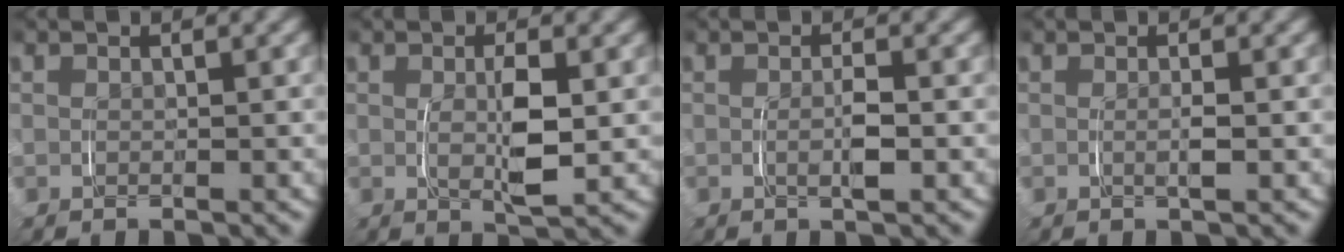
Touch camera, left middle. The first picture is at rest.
{"total": 1.4, "force": [0.2, -0.2, 1.4], "torque": [-0.024, -0.008, 0.008]}
{"total": 0.6, "force": [-0.4, -0.3, 0.4], "torque": [-0.008, -0.002, -0.005]}
{"total": 0.6, "force": [0.1, -0.6, -0.1], "torque": [-0.004, -0.002, 0.002]}